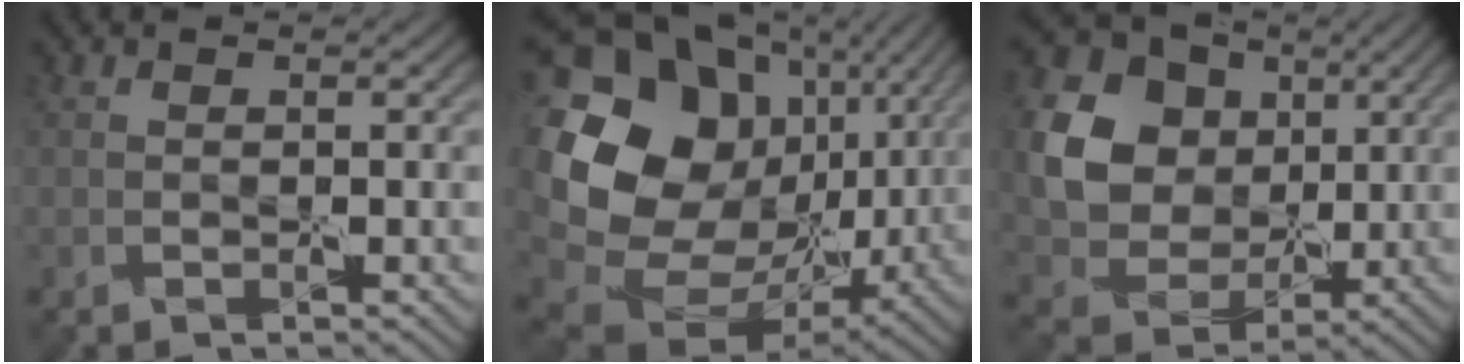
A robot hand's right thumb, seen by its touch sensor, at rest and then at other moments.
{"total": 18.8, "force": [5.3, 14.7, 10.4], "torque": [-0.244, 0.000, 0.118]}
{"total": 11.5, "force": [2.9, 9.8, 5.3], "torque": [-0.159, 0.018, 0.068]}